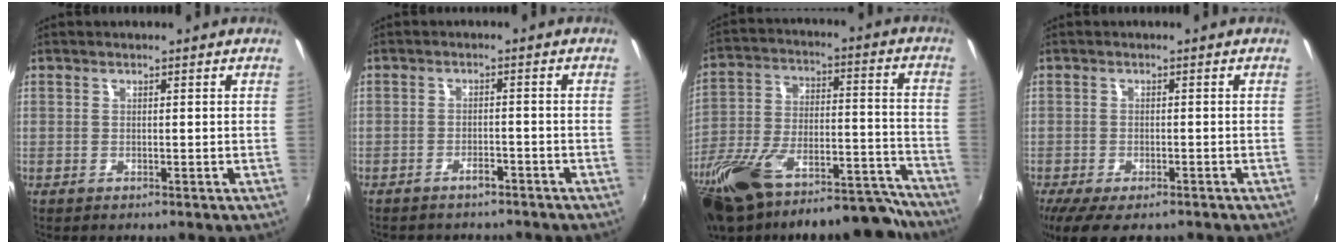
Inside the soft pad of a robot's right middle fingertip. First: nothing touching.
{"total": 3.8, "force": [-3.3, 1.4, 1.3], "torque": [-0.033, 0.001, -0.046]}
{"total": 27.9, "force": [-22.3, 9.5, 13.8], "torque": [-0.259, -0.010, -0.328]}
{"total": 8.7, "force": [-6.2, 3.3, 5.2], "torque": [-0.120, -0.034, -0.103]}